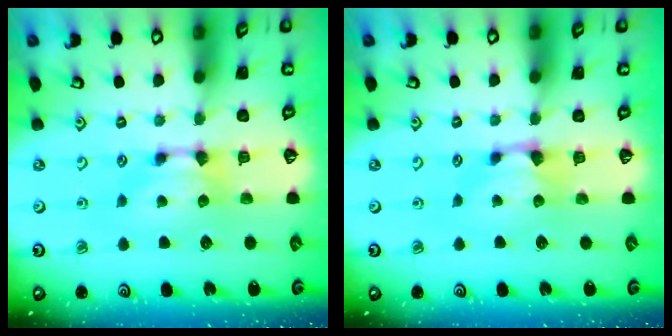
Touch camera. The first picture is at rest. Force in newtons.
{"total": 0.8, "press": 0.3, "slide": 0.7}